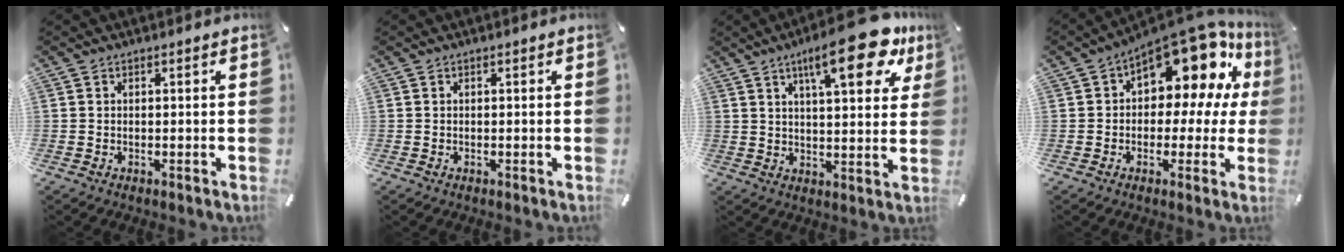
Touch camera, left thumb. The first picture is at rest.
{"total": 0.0}
{"total": 18.4, "force": [10.1, 5.7, 14.3], "torque": [-0.211, -0.041, 0.154]}
{"total": 16.5, "force": [9.0, 8.8, 10.7], "torque": [-0.148, -0.075, 0.150]}